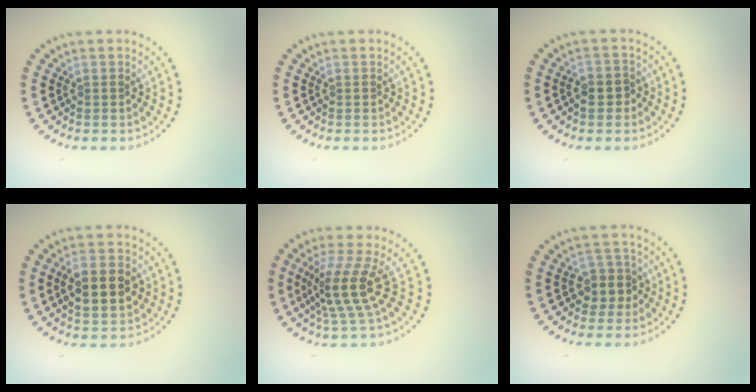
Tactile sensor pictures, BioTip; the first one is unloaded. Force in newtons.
{"total": 0.0}
{"total": 1.6, "press": 1.4, "slide": 0.8}
{"total": 5.2, "press": 5.2, "slide": 0.4}
{"total": 4.3, "press": 3.0, "slide": 3.0}
{"total": 2.6, "press": 2.3, "slide": 1.3}